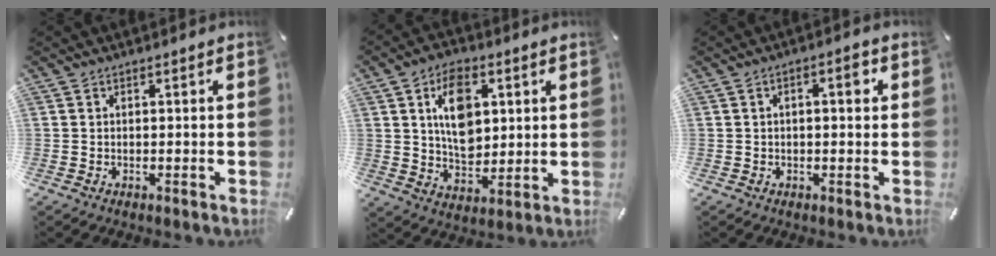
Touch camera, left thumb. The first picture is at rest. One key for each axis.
{"total": 12.1, "fx": 3.2, "fy": 8.3, "fz": 8.2, "tx": -0.120, "ty": 0.004, "tz": 0.060}
{"total": 3.7, "fx": 0.6, "fy": 1.5, "fz": 3.3, "tx": -0.041, "ty": 0.003, "tz": 0.001}